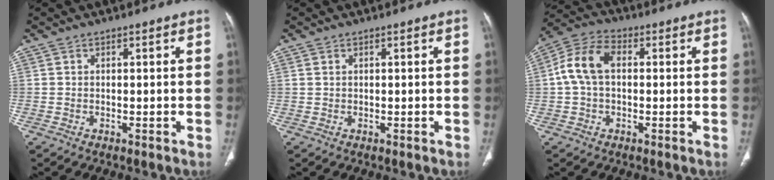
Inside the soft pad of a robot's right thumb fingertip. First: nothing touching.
{"total": 0.5, "force": [0.3, 0.3, 0.3], "torque": [-0.009, 0.002, 0.006]}
{"total": 8.9, "force": [0.9, 5.7, 6.7], "torque": [-0.139, 0.028, 0.010]}